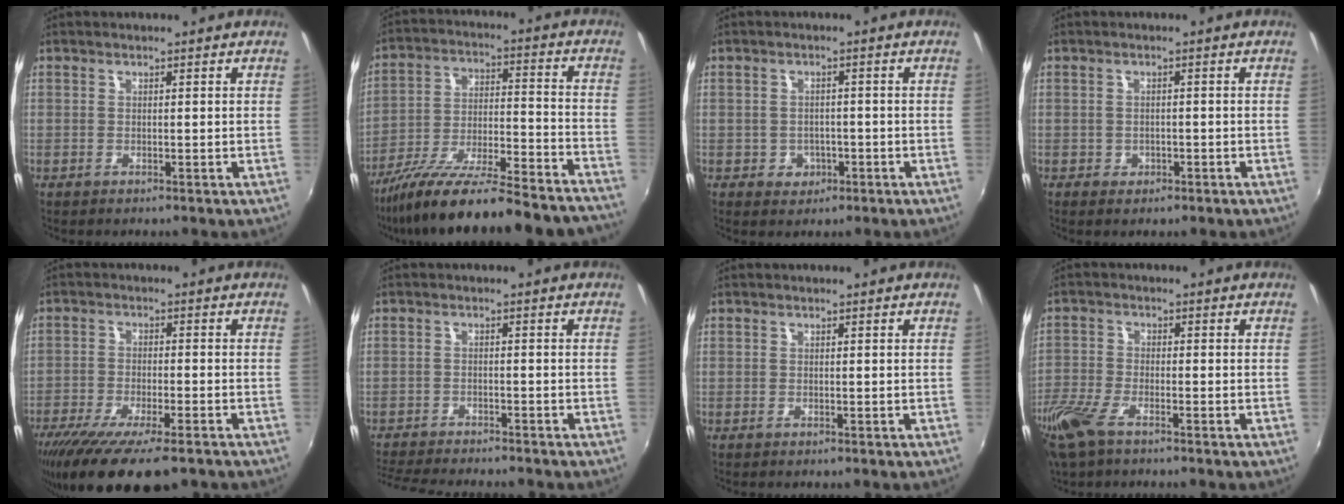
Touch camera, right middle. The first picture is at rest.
{"total": 24.9, "force": [-21.9, 1.8, 11.8], "torque": [-0.196, -0.056, -0.323]}
{"total": 2.9, "force": [-1.0, 2.6, 0.7], "torque": [-0.018, 0.001, -0.009]}
{"total": 1.3, "force": [-0.6, 1.0, 0.5], "torque": [-0.008, -0.006, -0.007]}
{"total": 15.4, "force": [-11.2, 3.2, 10.1], "torque": [-0.203, -0.061, -0.185]}
{"total": 9.7, "force": [-9.1, 0.7, 3.5], "torque": [-0.093, -0.026, -0.149]}
{"total": 0.0}
{"total": 9.3, "force": [-6.2, 3.5, 6.0], "torque": [-0.153, -0.026, -0.131]}